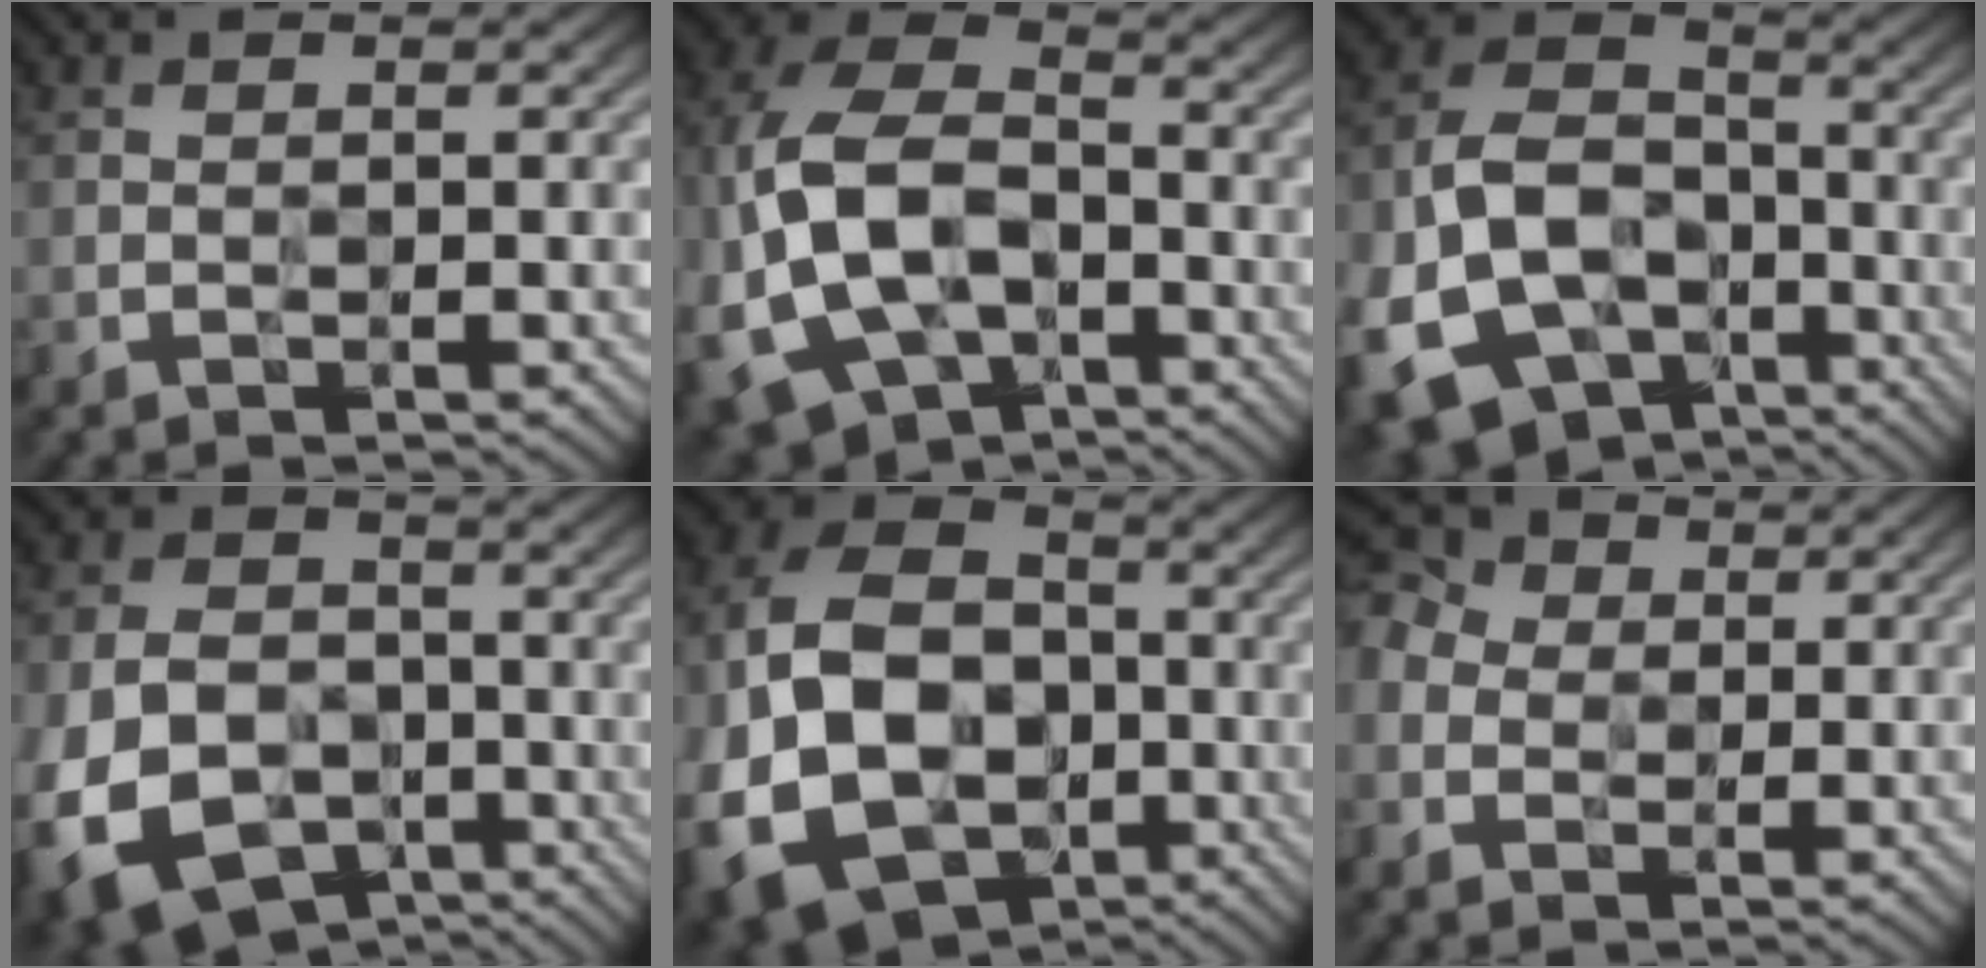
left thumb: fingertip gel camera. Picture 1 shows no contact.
{"total": 16.3, "force": [-4.7, 10.5, 11.6], "torque": [-0.280, -0.017, -0.094]}
{"total": 16.7, "force": [-6.9, 11.5, 9.9], "torque": [-0.229, -0.036, -0.134]}
{"total": 14.1, "force": [-6.3, 9.7, 8.0], "torque": [-0.191, -0.036, -0.112]}
{"total": 18.5, "force": [-4.9, 13.4, 11.7], "torque": [-0.255, -0.016, -0.091]}
{"total": 6.0, "force": [0.5, 5.1, 3.1], "torque": [-0.103, 0.015, -0.003]}